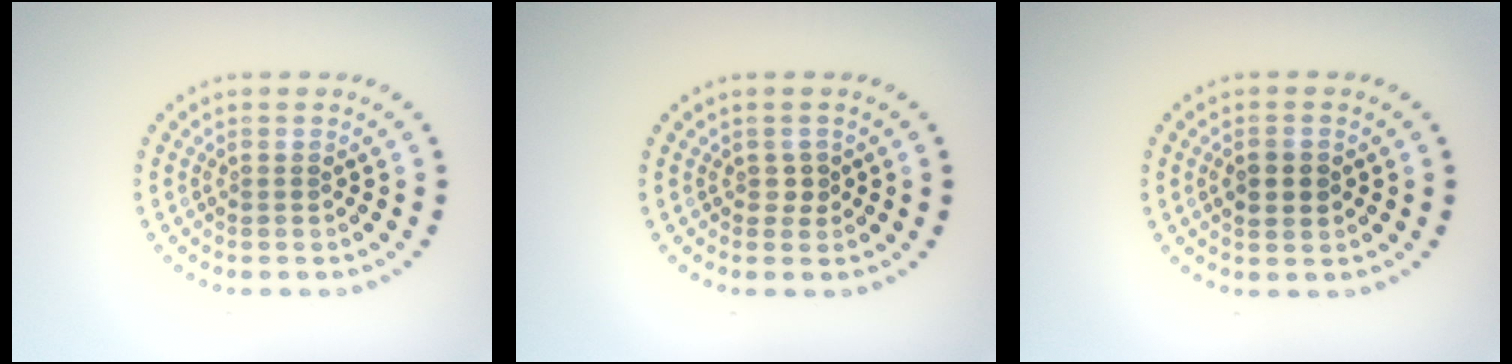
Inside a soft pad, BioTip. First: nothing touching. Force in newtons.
{"total": 0.8, "press": 0.8, "slide": 0.2}
{"total": 2.3, "press": 2.3, "slide": 0.2}